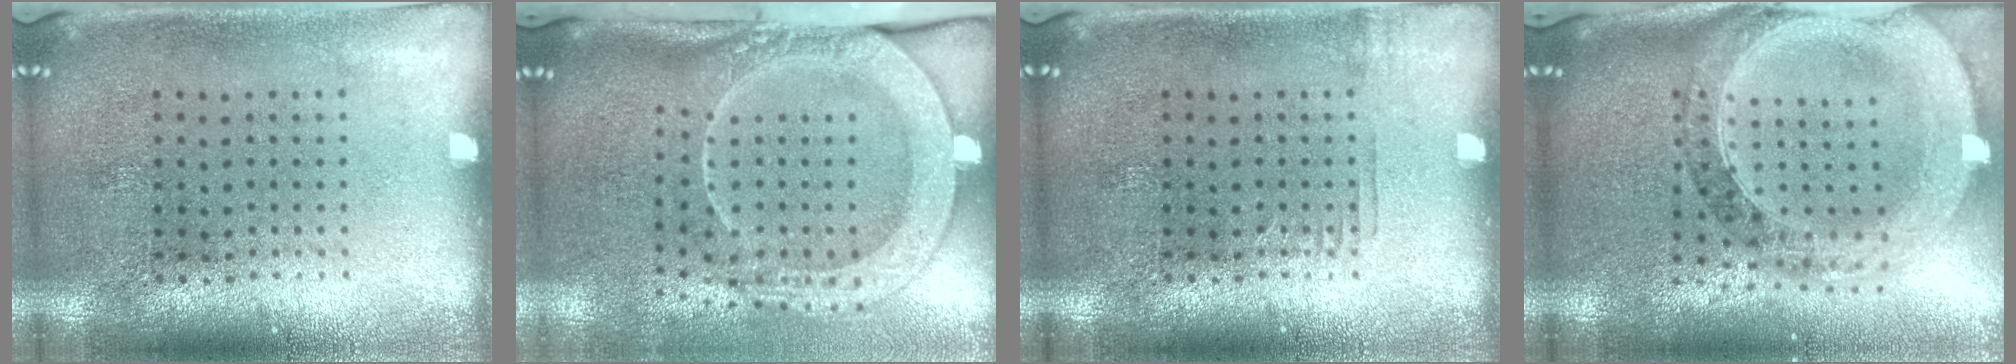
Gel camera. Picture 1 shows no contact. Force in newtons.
{"total": 2.8, "press": 2.1, "slide": 1.9}
{"total": 0.6, "press": 0.6, "slide": 0.2}
{"total": 1.9, "press": 1.8, "slide": 0.7}